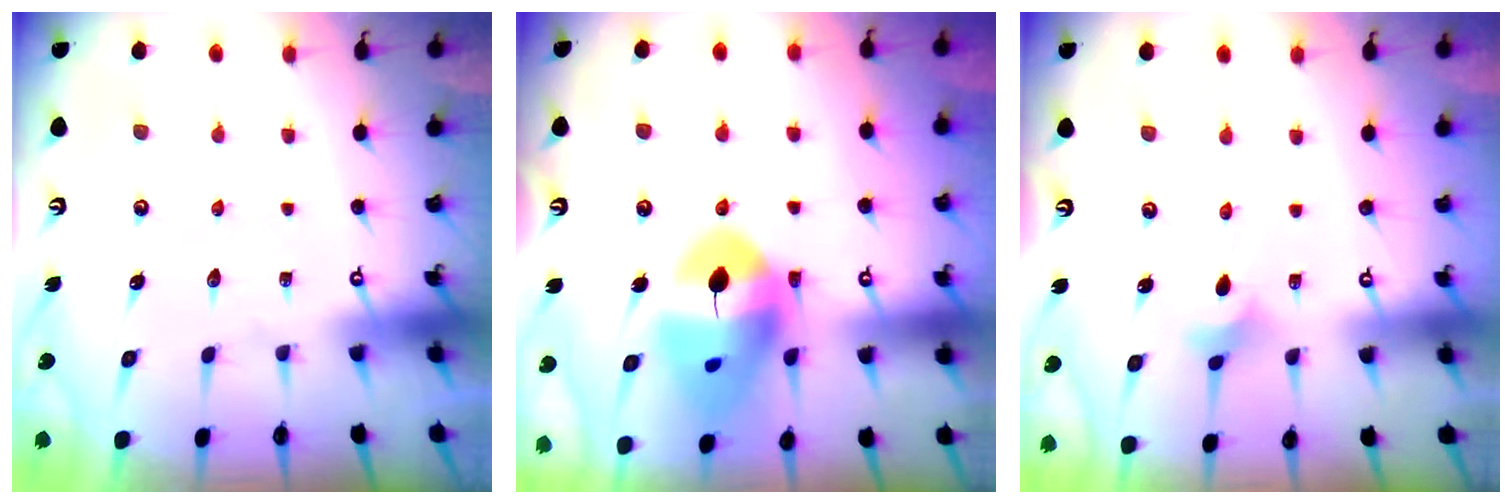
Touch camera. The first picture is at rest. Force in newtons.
{"total": 17.0, "press": 16.8, "slide": 2.1}
{"total": 3.4, "press": 3.3, "slide": 0.7}